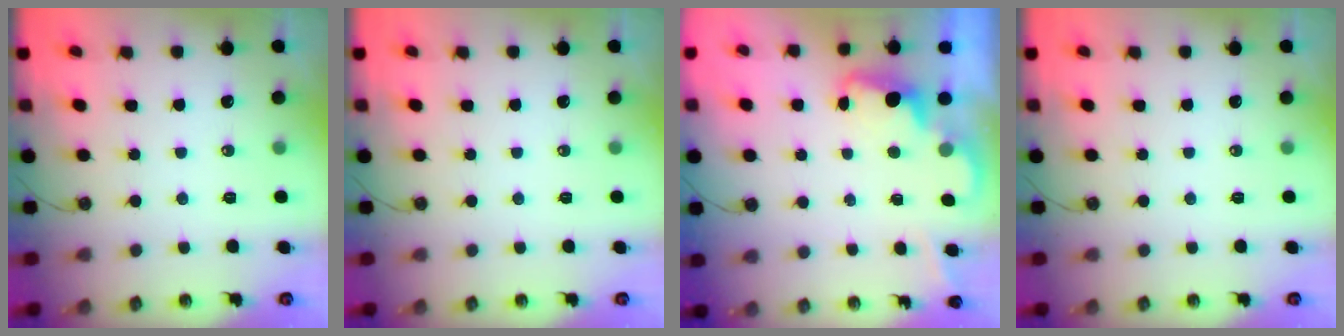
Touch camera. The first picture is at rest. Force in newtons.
{"total": 0.0}
{"total": 2.3, "press": 2.2, "slide": 0.5}
{"total": 0.0}